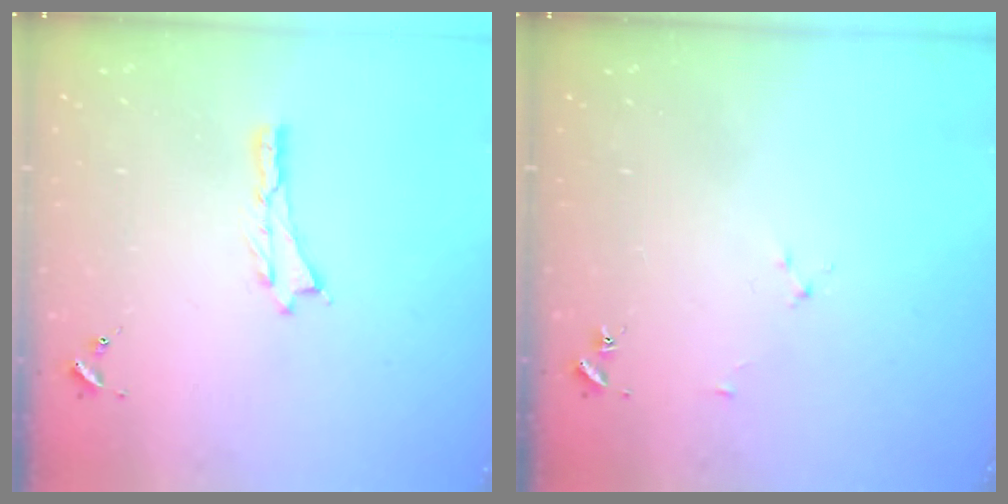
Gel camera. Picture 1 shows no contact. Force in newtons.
{"total": 1.9, "press": 1.9, "slide": 0.3}